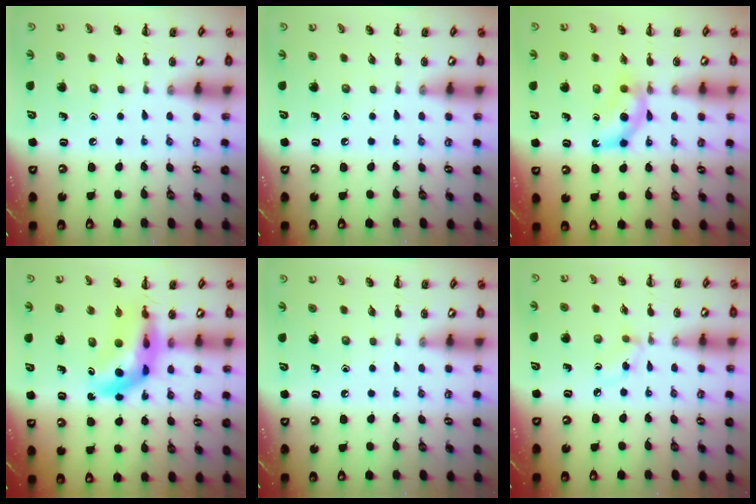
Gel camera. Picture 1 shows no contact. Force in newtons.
{"total": 0.0}
{"total": 5.2, "press": 5.1, "slide": 1.0}
{"total": 9.5, "press": 9.0, "slide": 3.2}
{"total": 0.0}
{"total": 3.0, "press": 2.7, "slide": 1.4}